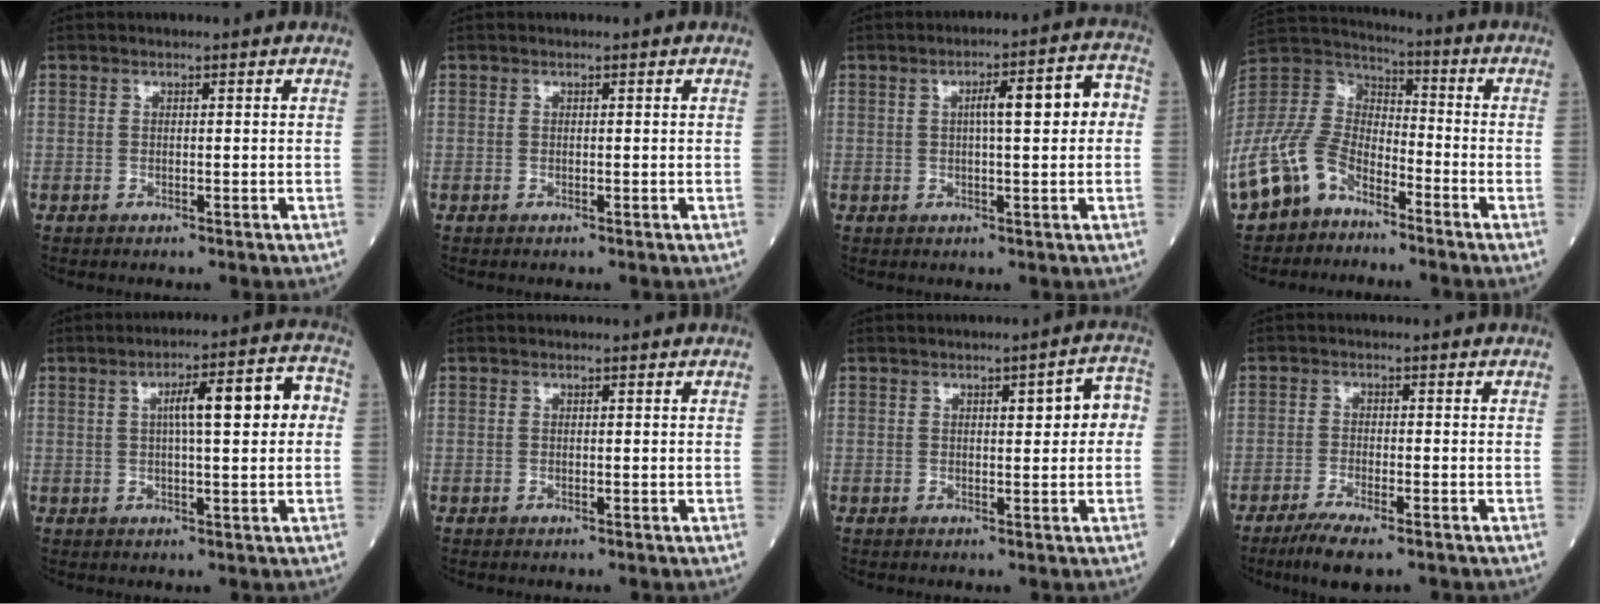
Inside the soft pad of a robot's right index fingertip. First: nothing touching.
{"total": 0.0}
{"total": 7.5, "force": [0.7, 1.2, 7.3], "torque": [-0.106, 0.030, 0.009]}
{"total": 18.9, "force": [-12.4, 11.2, 9.0], "torque": [-0.237, 0.026, -0.236]}
{"total": 9.3, "force": [1.3, 1.5, 9.1], "torque": [-0.133, 0.033, 0.017]}
{"total": 0.0}
{"total": 4.9, "force": [0.7, 1.5, 4.6], "torque": [-0.054, 0.022, 0.006]}
{"total": 6.1, "force": [-4.4, 1.0, 4.1], "torque": [-0.071, -0.014, -0.072]}